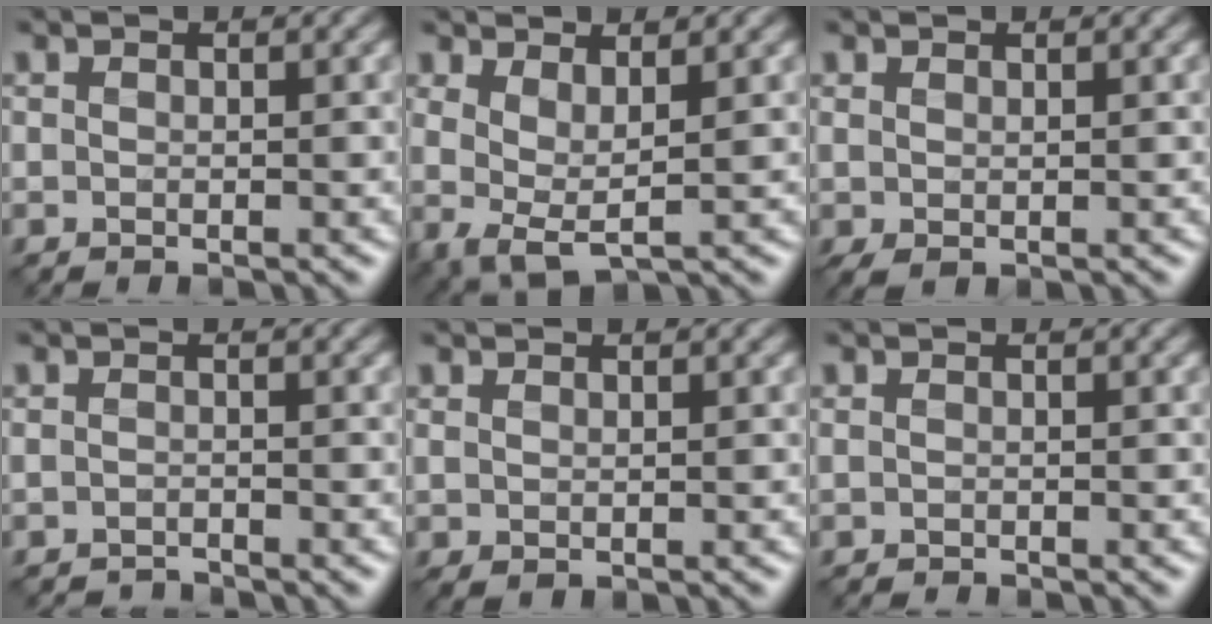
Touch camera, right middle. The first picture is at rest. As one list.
[{"total": 2.9, "force": [0.5, 0.7, 2.8], "torque": [-0.058, -0.010, 0.009]}, {"total": 0.8, "force": [0.0, -0.2, 0.8], "torque": [-0.022, -0.002, 0.001]}, {"total": 1.3, "force": [-1.3, -0.1, -0.2], "torque": [0.006, -0.005, -0.026]}, {"total": 0.6, "force": [0.2, -0.3, 0.4], "torque": [-0.012, -0.001, 0.005]}, {"total": 0.5, "force": [-0.5, 0.0, 0.0], "torque": [0.004, -0.006, -0.009]}]